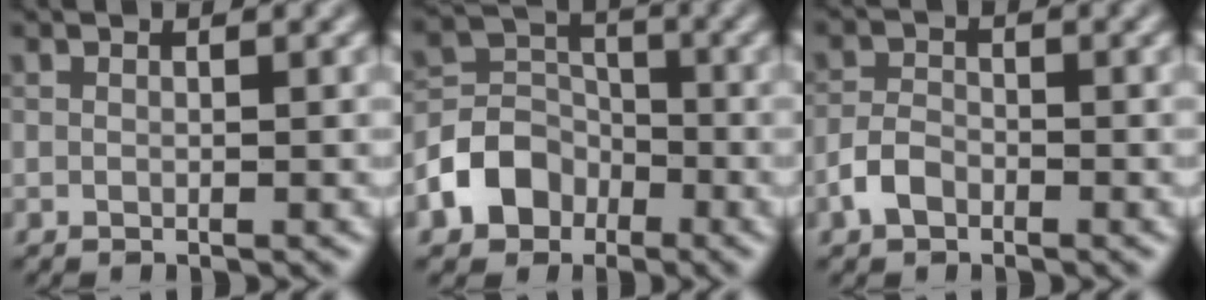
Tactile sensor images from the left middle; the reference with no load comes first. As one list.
[{"total": 5.2, "force": [-2.6, 4.0, 2.0], "torque": [-0.031, 0.002, -0.059]}, {"total": 2.4, "force": [-1.4, 1.4, 1.2], "torque": [-0.023, 0.005, -0.034]}]